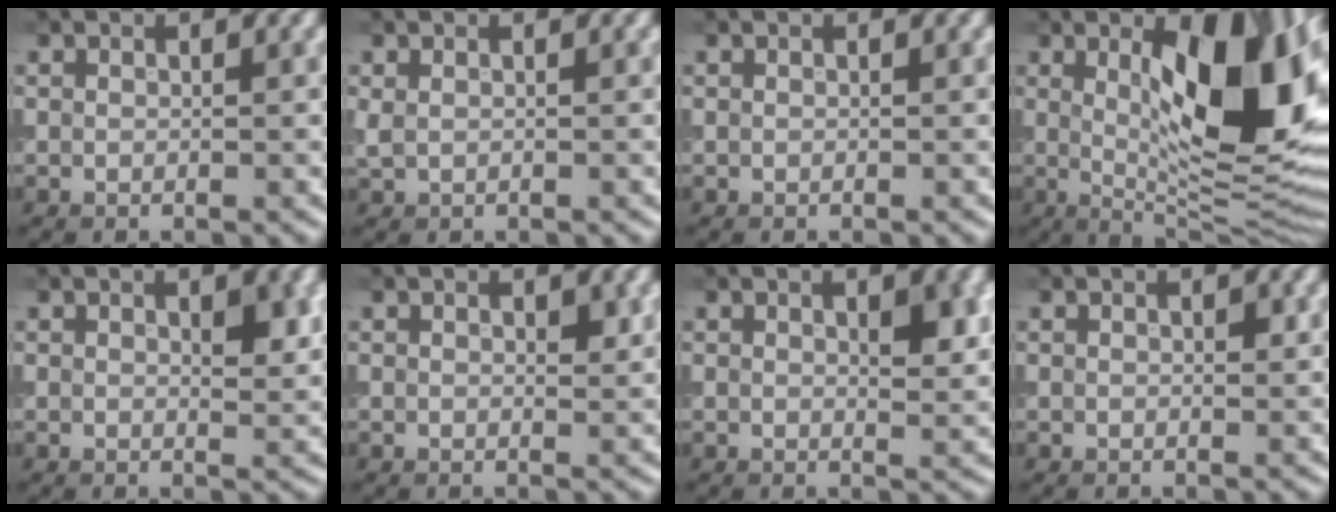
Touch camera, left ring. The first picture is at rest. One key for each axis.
{"total": 0.8, "fx": 0.2, "fy": 0.5, "fz": 0.5, "tx": -0.014, "ty": 0.001, "tz": 0.007}
{"total": 0.0}
{"total": 13.2, "fx": 2.2, "fy": 4.6, "fz": 12.2, "tx": -0.165, "ty": 0.000, "tz": 0.036}
{"total": 2.2, "fx": 0.8, "fy": 0.8, "fz": 2.0, "tx": -0.023, "ty": -0.005, "tz": 0.014}
{"total": 1.0, "fx": 0.3, "fy": 0.4, "fz": 0.8, "tx": -0.008, "ty": -0.003, "tz": 0.006}
{"total": 2.6, "fx": 0.8, "fy": 0.9, "fz": 2.3, "tx": -0.030, "ty": -0.004, "tz": 0.014}
{"total": 0.7, "fx": 0.2, "fy": 0.3, "fz": 0.6, "tx": -0.005, "ty": 0.000, "tz": 0.002}